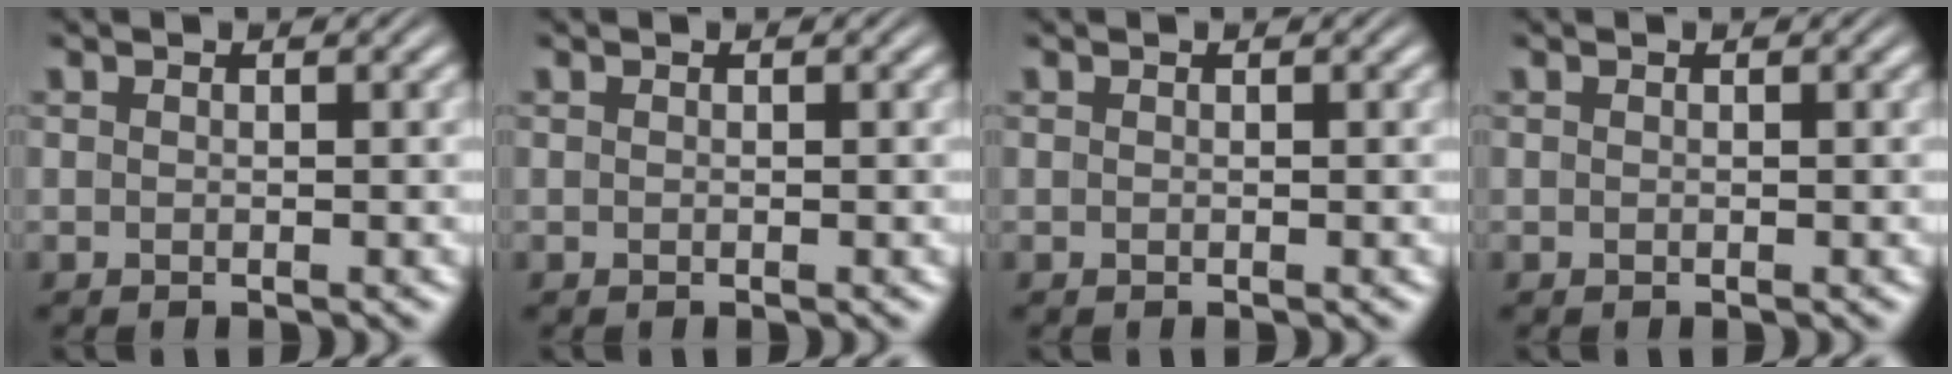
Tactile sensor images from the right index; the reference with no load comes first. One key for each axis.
{"total": 0.0}
{"total": 0.0}
{"total": 0.0}